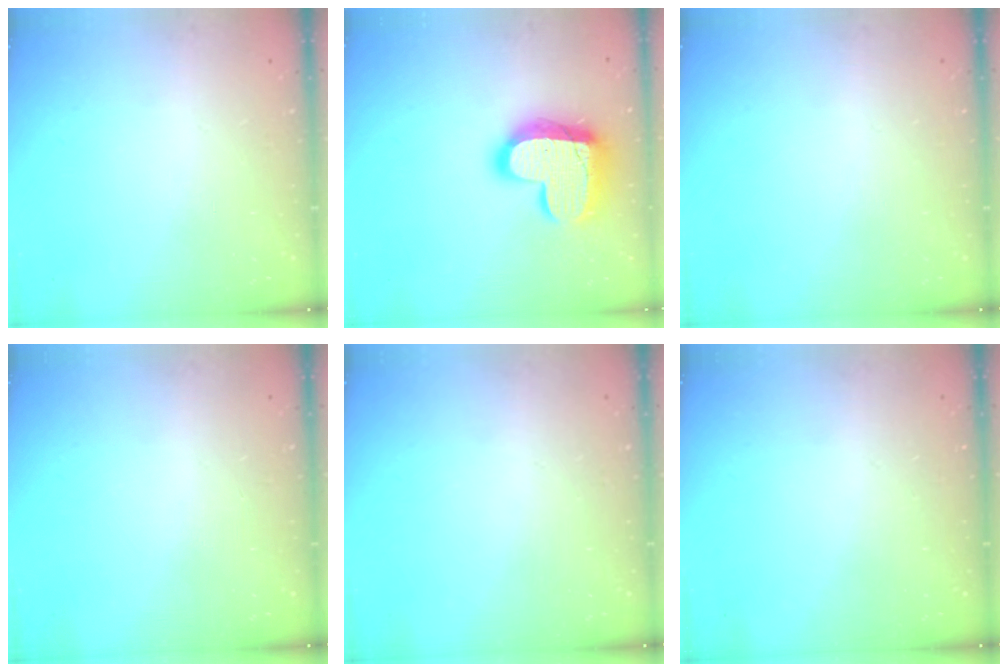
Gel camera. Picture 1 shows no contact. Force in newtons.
{"total": 18.0, "press": 17.9, "slide": 1.3}
{"total": 0.0}
{"total": 0.0}
{"total": 0.0}
{"total": 0.0}